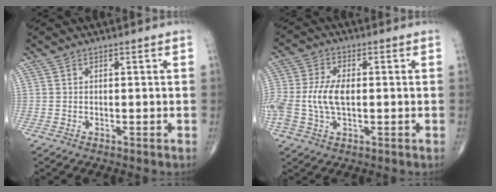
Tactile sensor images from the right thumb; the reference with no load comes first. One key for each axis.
{"total": 9.5, "fx": -0.5, "fy": 5.2, "fz": 8.0, "tx": -0.189, "ty": 0.008, "tz": -0.008}